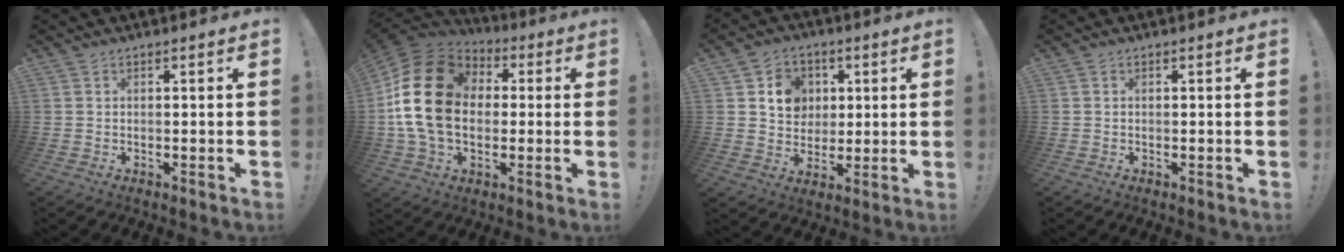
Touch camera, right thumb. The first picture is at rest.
{"total": 22.7, "force": [1.6, 16.3, 15.8], "torque": [-0.300, 0.016, 0.035]}
{"total": 10.3, "force": [3.3, 9.1, 3.6], "torque": [-0.043, -0.014, 0.068]}
{"total": 0.0}